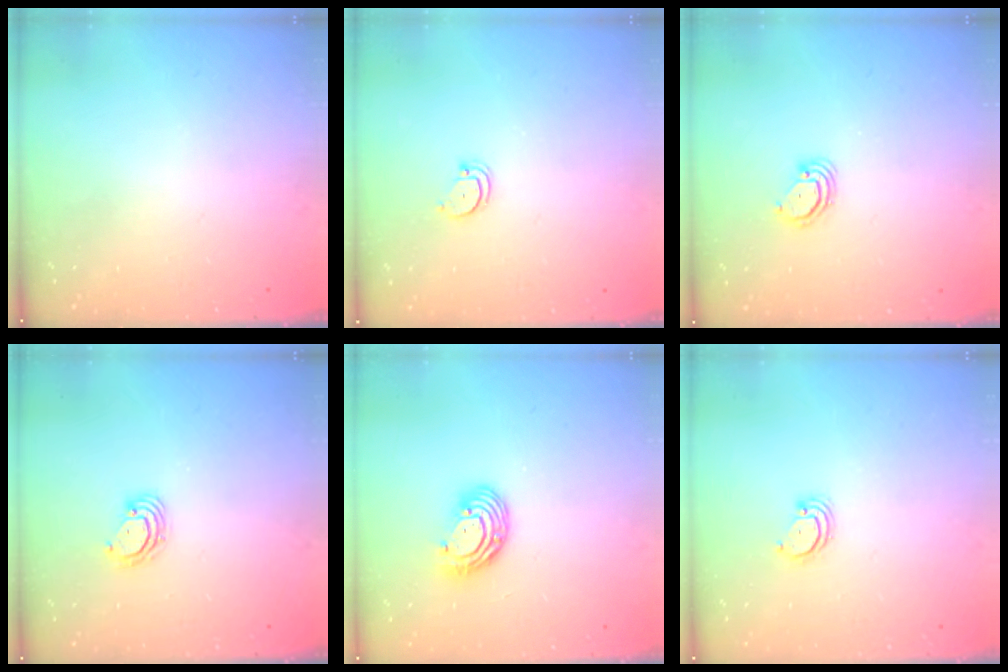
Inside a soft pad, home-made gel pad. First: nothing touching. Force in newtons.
{"total": 2.4, "press": 2.4, "slide": 0.2}
{"total": 3.1, "press": 3.1, "slide": 0.2}
{"total": 3.4, "press": 3.4, "slide": 0.2}
{"total": 9.3, "press": 9.3, "slide": 1.0}
{"total": 2.3, "press": 2.3, "slide": 0.2}